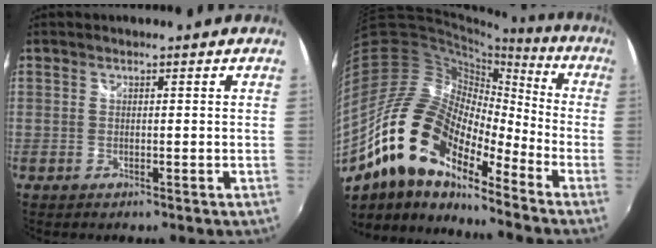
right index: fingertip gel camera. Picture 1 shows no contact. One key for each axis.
{"total": 18.9, "fx": -12.5, "fy": 7.8, "fz": 11.9, "tx": -0.202, "ty": -0.017, "tz": -0.250}